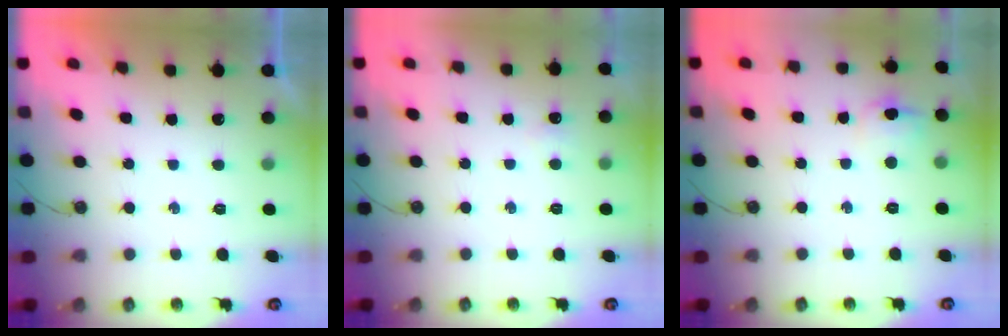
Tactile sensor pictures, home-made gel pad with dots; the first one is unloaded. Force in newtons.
{"total": 2.7, "press": 2.7, "slide": 0.6}
{"total": 4.7, "press": 4.5, "slide": 1.5}